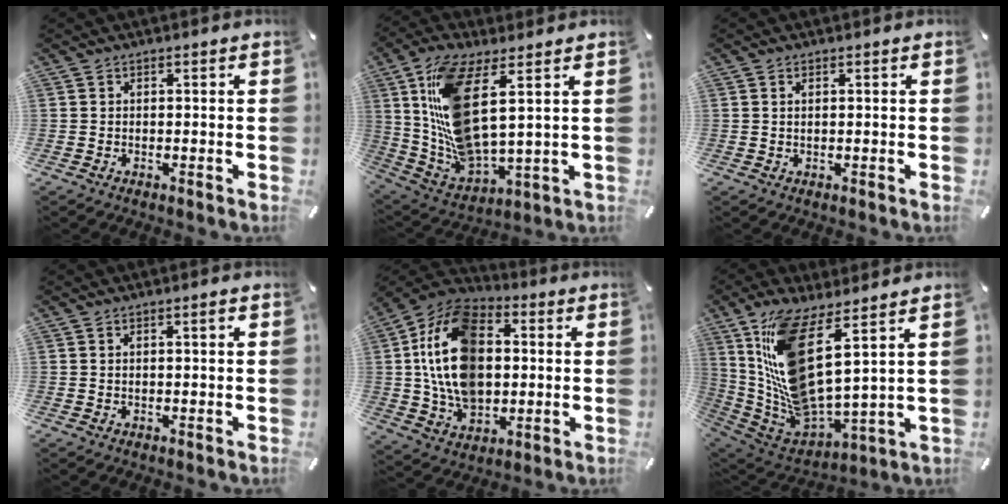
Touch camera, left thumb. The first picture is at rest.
{"total": 16.2, "force": [6.1, 6.5, 13.6], "torque": [-0.306, -0.030, 0.107]}
{"total": 0.8, "force": [0.3, 0.2, 0.7], "torque": [-0.015, -0.001, 0.005]}
{"total": 1.4, "force": [0.5, 0.3, 1.3], "torque": [-0.025, 0.004, 0.006]}
{"total": 20.1, "force": [1.3, 14.4, 14.0], "torque": [-0.291, 0.007, 0.021]}
{"total": 16.0, "force": [7.4, 5.2, 13.2], "torque": [-0.281, -0.067, 0.124]}